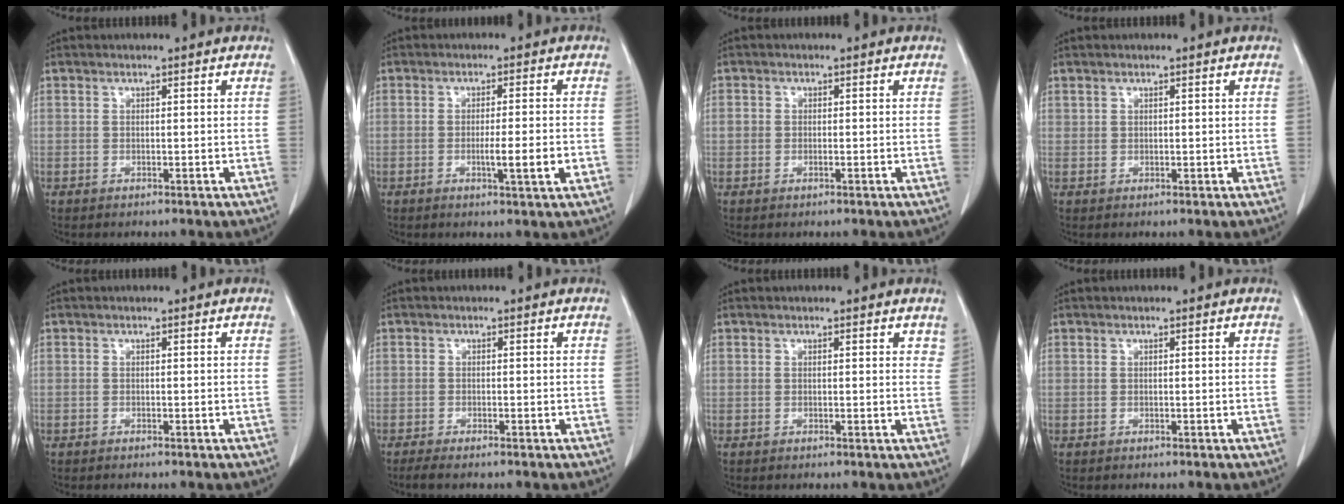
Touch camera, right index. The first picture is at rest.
{"total": 4.9, "force": [-1.3, -0.1, 4.7], "torque": [-0.073, -0.007, -0.018]}
{"total": 1.3, "force": [-0.1, 1.0, 0.9], "torque": [-0.018, 0.002, -0.003]}
{"total": 0.6, "force": [0.5, 0.3, 0.0], "torque": [0.006, -0.001, 0.008]}
{"total": 0.0}
{"total": 1.9, "force": [-1.5, 0.1, 1.1], "torque": [-0.021, -0.004, -0.026]}
{"total": 1.7, "force": [1.5, 0.7, 0.6], "torque": [0.006, -0.002, 0.009]}
{"total": 0.0}